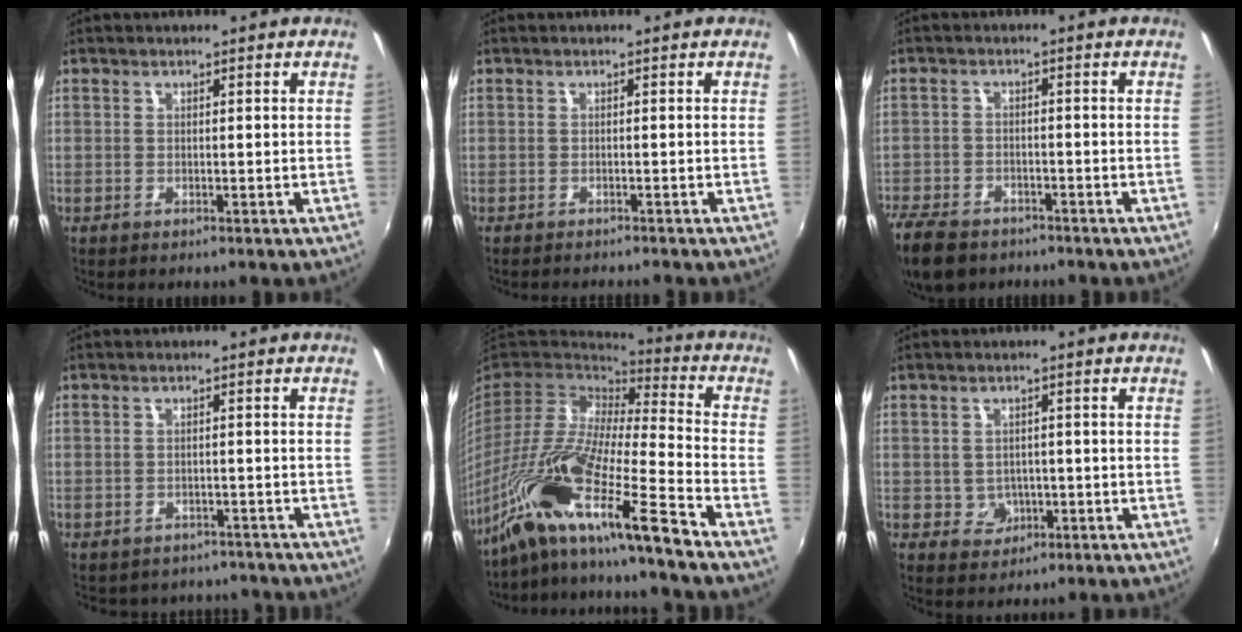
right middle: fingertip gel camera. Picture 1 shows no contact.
{"total": 2.7, "force": [-2.6, 0.3, 0.8], "torque": [-0.023, -0.016, -0.043]}
{"total": 11.4, "force": [-8.2, 6.3, 4.8], "torque": [-0.145, -0.021, -0.147]}
{"total": 7.8, "force": [-6.7, 3.5, 1.6], "torque": [-0.040, -0.006, -0.088]}
{"total": 21.4, "force": [-14.7, 1.1, 15.4], "torque": [-0.277, -0.037, -0.288]}
{"total": 3.7, "force": [-0.8, 3.5, 0.8], "torque": [-0.021, 0.005, -0.003]}